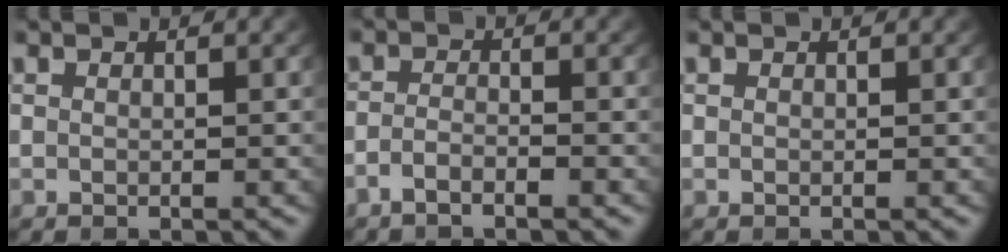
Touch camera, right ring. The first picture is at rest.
{"total": 2.3, "force": [-2.0, 0.4, 1.0], "torque": [-0.025, -0.006, -0.034]}
{"total": 0.0}